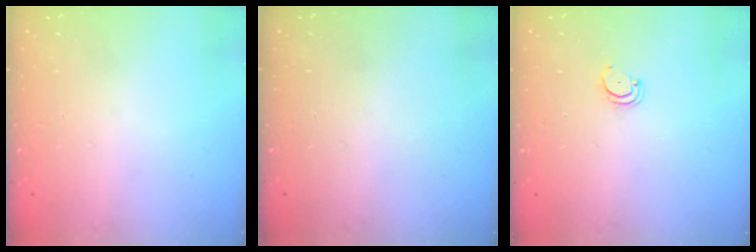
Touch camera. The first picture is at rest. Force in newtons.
{"total": 0.0}
{"total": 2.7, "press": 2.7, "slide": 0.3}